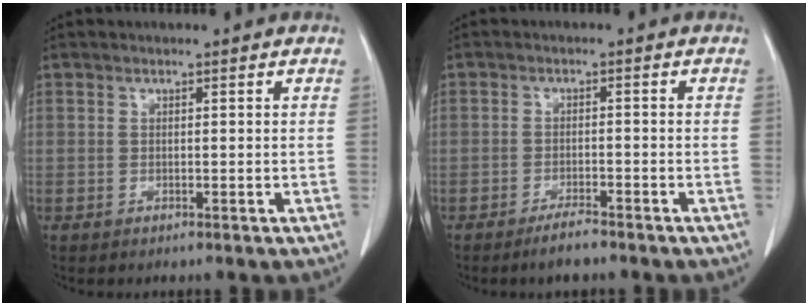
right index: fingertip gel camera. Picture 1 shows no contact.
{"total": 2.9, "force": [-2.4, 0.5, 1.5], "torque": [-0.028, -0.002, -0.042]}